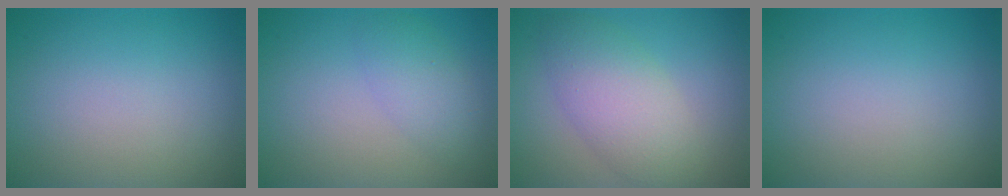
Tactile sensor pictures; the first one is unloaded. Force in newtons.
{"total": 2.7, "press": 2.7, "slide": 0.1}
{"total": 5.3, "press": 5.3, "slide": 0.3}
{"total": 0.0}